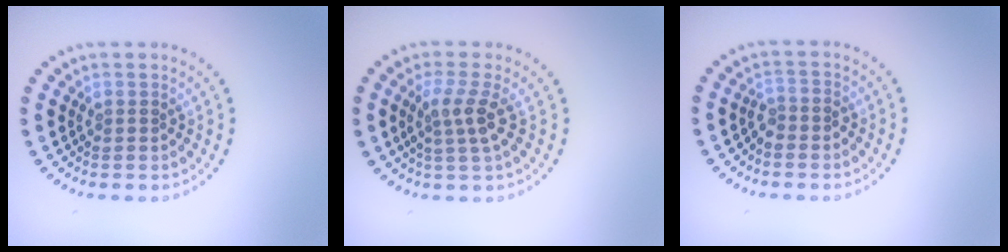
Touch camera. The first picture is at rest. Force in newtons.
{"total": 2.5, "press": 1.9, "slide": 1.7}
{"total": 1.4, "press": 1.1, "slide": 0.9}